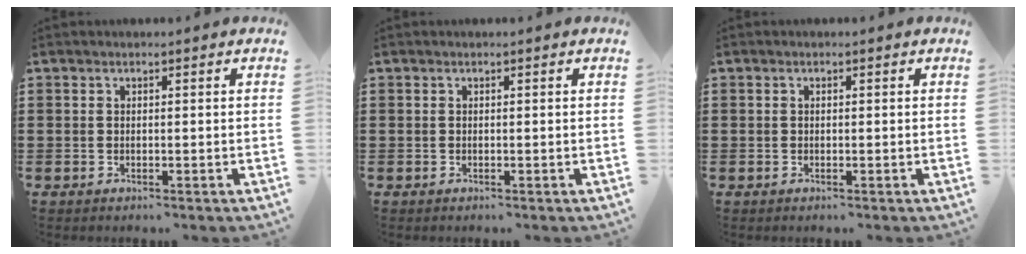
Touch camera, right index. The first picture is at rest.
{"total": 0.0}
{"total": 0.0}